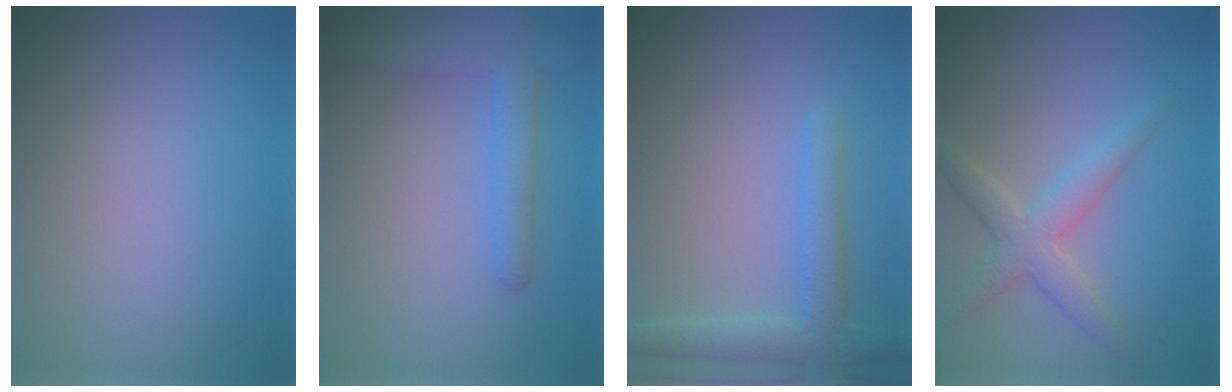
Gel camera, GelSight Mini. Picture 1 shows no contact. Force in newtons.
{"total": 3.5, "press": 3.5, "slide": 0.2}
{"total": 3.4, "press": 3.4, "slide": 0.2}
{"total": 3.3, "press": 3.3, "slide": 0.1}